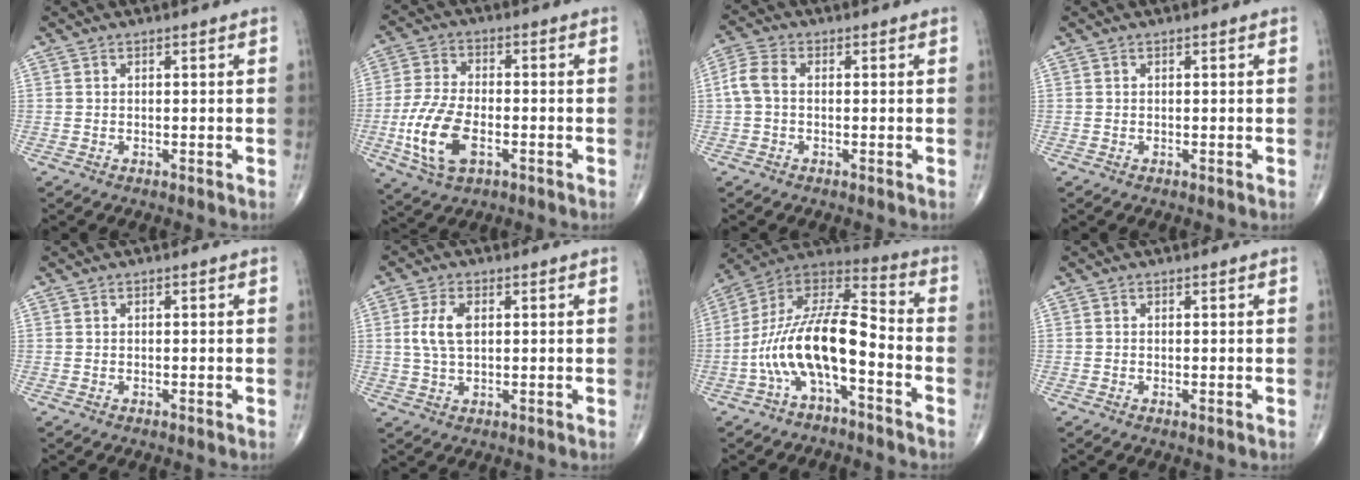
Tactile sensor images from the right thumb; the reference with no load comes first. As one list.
[{"total": 12.0, "force": [-3.6, 6.3, 9.6], "torque": [-0.202, 0.008, -0.066]}, {"total": 4.4, "force": [-0.1, 2.8, 3.4], "torque": [-0.080, 0.013, -0.009]}, {"total": 0.0}, {"total": 0.0}, {"total": 5.7, "force": [1.0, 3.1, 4.7], "torque": [-0.101, 0.002, 0.017]}, {"total": 15.8, "force": [-5.4, 5.8, 13.6], "torque": [-0.258, 0.080, -0.102]}, {"total": 0.6, "force": [-0.2, 0.1, 0.5], "torque": [-0.013, -0.003, -0.003]}]